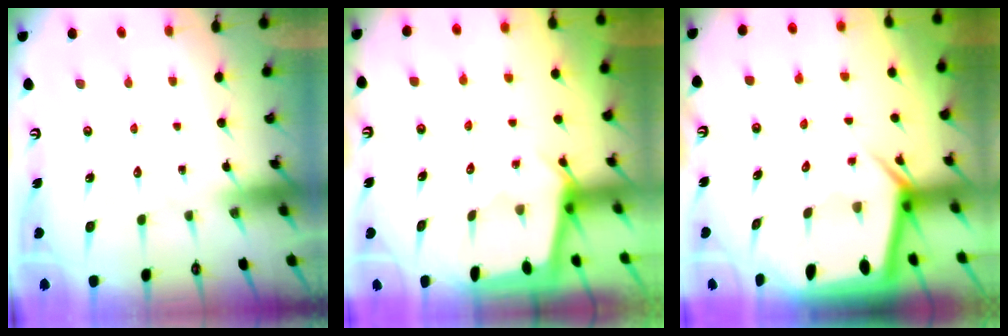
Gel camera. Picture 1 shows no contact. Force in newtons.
{"total": 2.1, "press": 2.1, "slide": 0.3}
{"total": 5.0, "press": 4.9, "slide": 0.5}